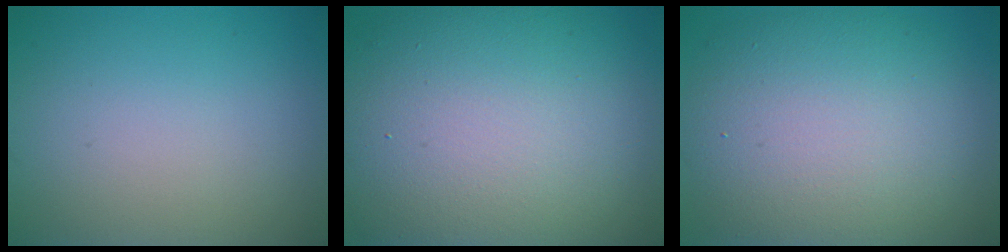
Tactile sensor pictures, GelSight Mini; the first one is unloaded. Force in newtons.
{"total": 16.3, "press": 16.3, "slide": 0.8}
{"total": 11.4, "press": 11.3, "slide": 1.1}